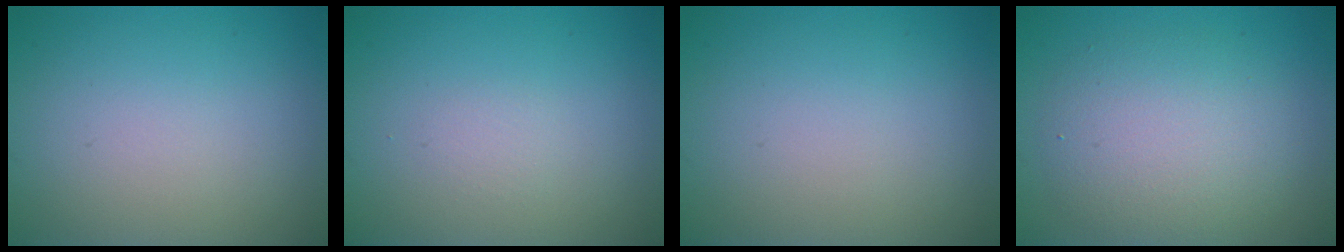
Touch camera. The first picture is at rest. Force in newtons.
{"total": 0.0}
{"total": 0.0}
{"total": 5.2, "press": 5.2, "slide": 0.1}